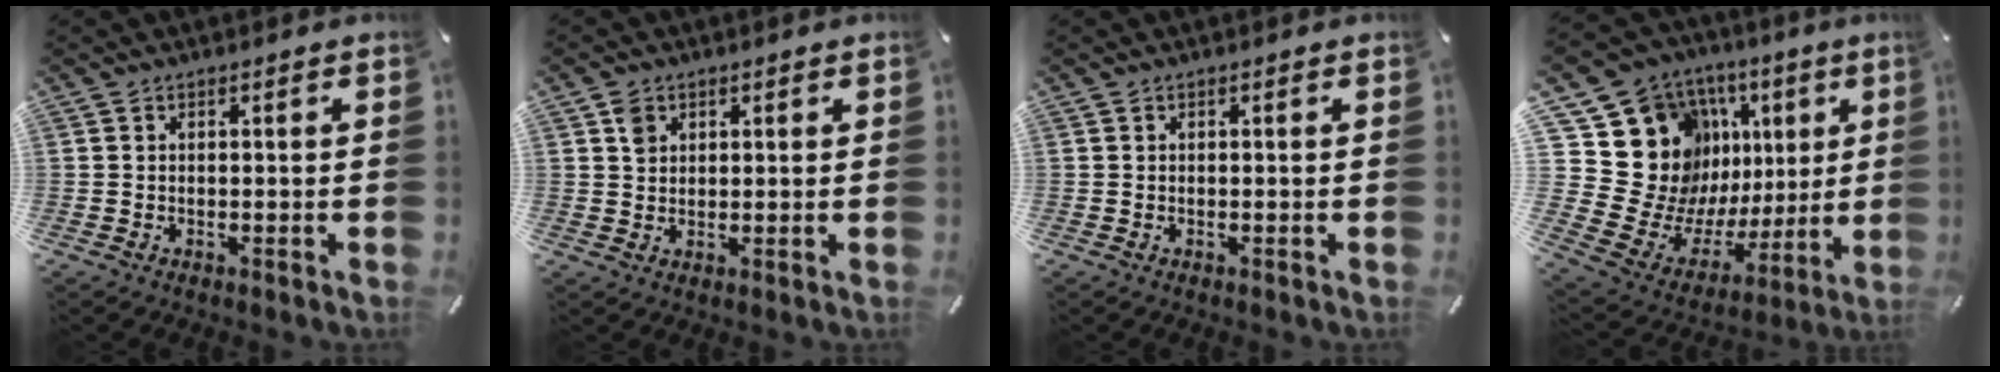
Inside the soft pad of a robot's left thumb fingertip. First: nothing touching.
{"total": 3.0, "force": [1.3, 2.5, 1.0], "torque": [-0.007, -0.003, 0.022]}
{"total": 0.0}
{"total": 20.9, "force": [7.3, 17.7, 8.4], "torque": [-0.129, -0.086, 0.181]}